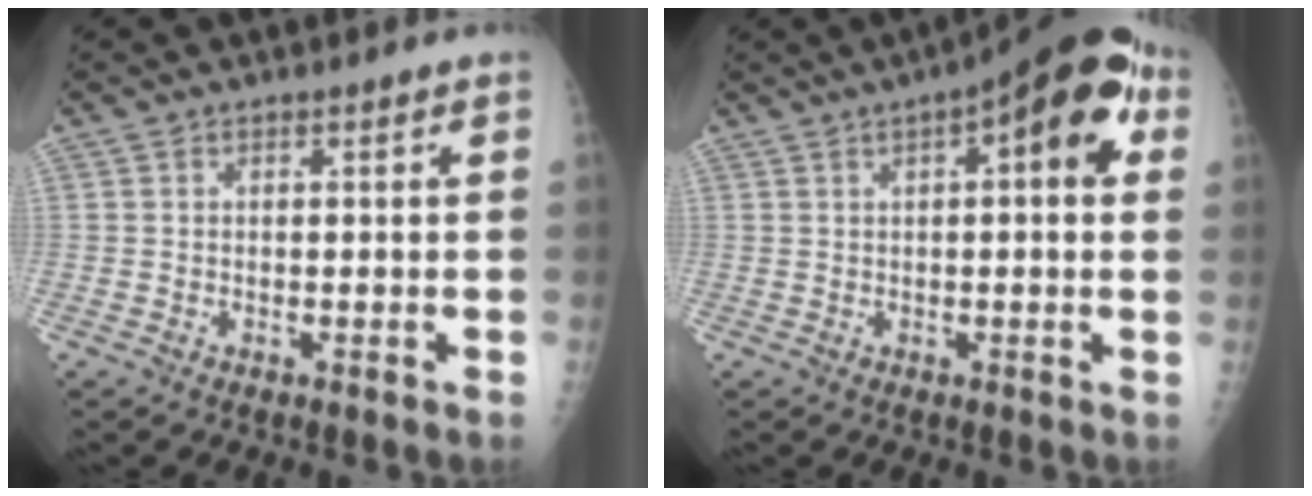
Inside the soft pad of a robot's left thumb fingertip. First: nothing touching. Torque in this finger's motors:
{"motor_torque": [0.02, 0.73, 0.10, -0.10, 0.08]}